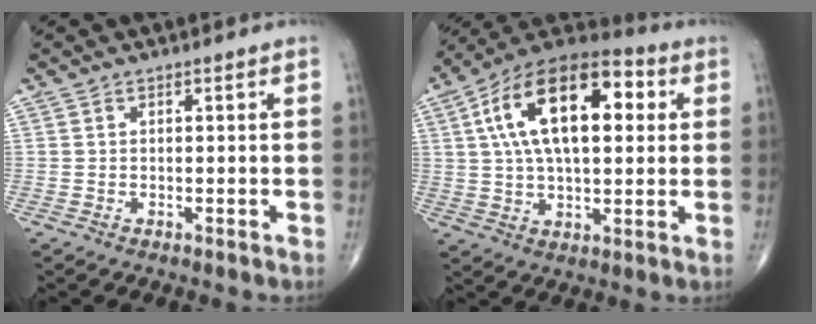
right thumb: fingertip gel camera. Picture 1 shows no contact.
{"total": 21.4, "force": [5.0, 10.7, 17.8], "torque": [-0.285, 0.020, 0.070]}